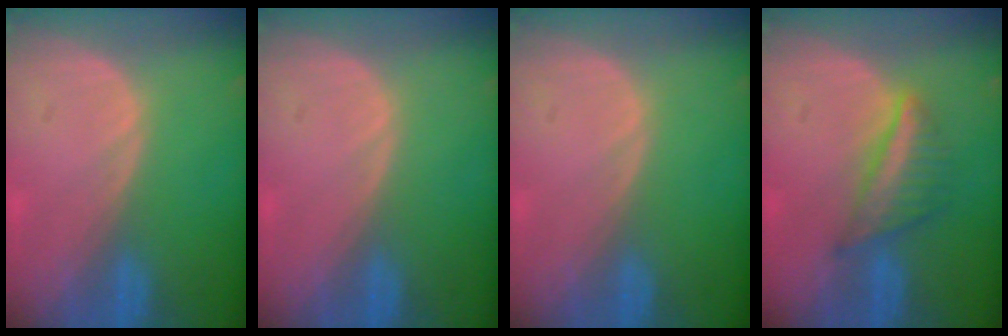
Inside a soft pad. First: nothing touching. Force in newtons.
{"total": 0.0}
{"total": 0.0}
{"total": 5.6, "press": 5.5, "slide": 1.1}